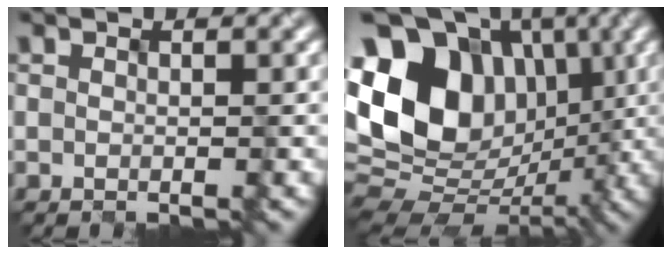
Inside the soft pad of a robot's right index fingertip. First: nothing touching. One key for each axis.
{"total": 14.8, "fx": 2.5, "fy": 11.3, "fz": 9.2, "tx": -0.174, "ty": 0.027, "tz": 0.030}